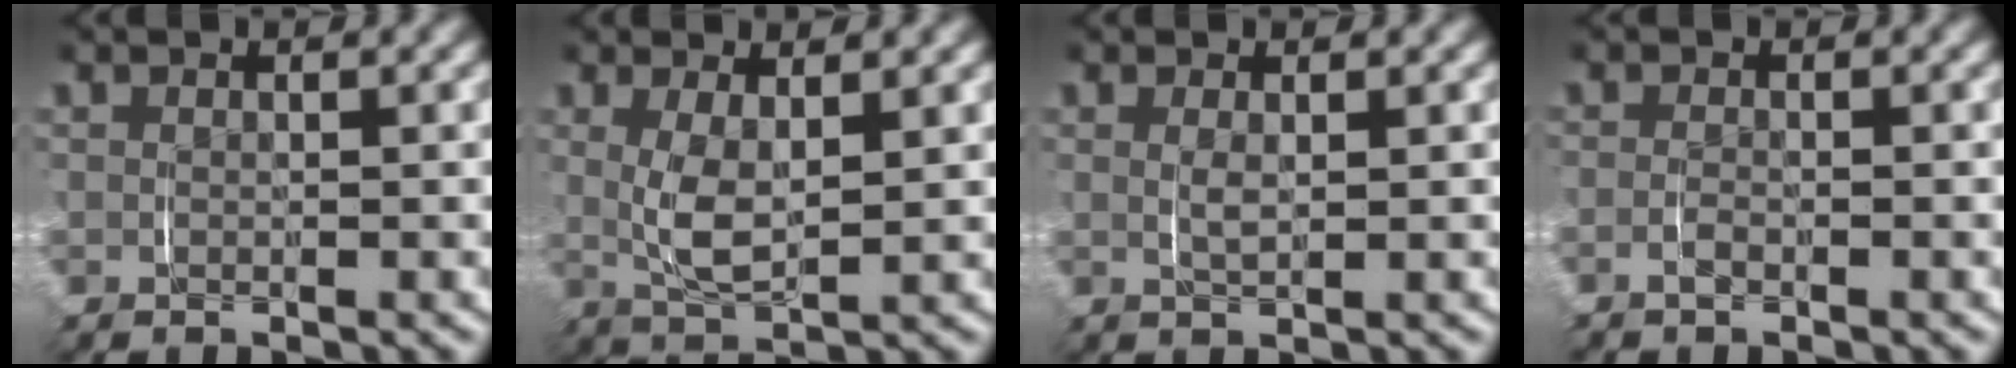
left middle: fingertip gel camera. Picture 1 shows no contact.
{"total": 3.7, "force": [0.5, 1.5, 3.4], "torque": [-0.075, -0.010, 0.013]}
{"total": 1.0, "force": [0.1, 0.0, 1.0], "torque": [-0.023, -0.003, 0.006]}
{"total": 1.2, "force": [-1.1, -0.2, 0.1], "torque": [-0.008, -0.003, -0.021]}